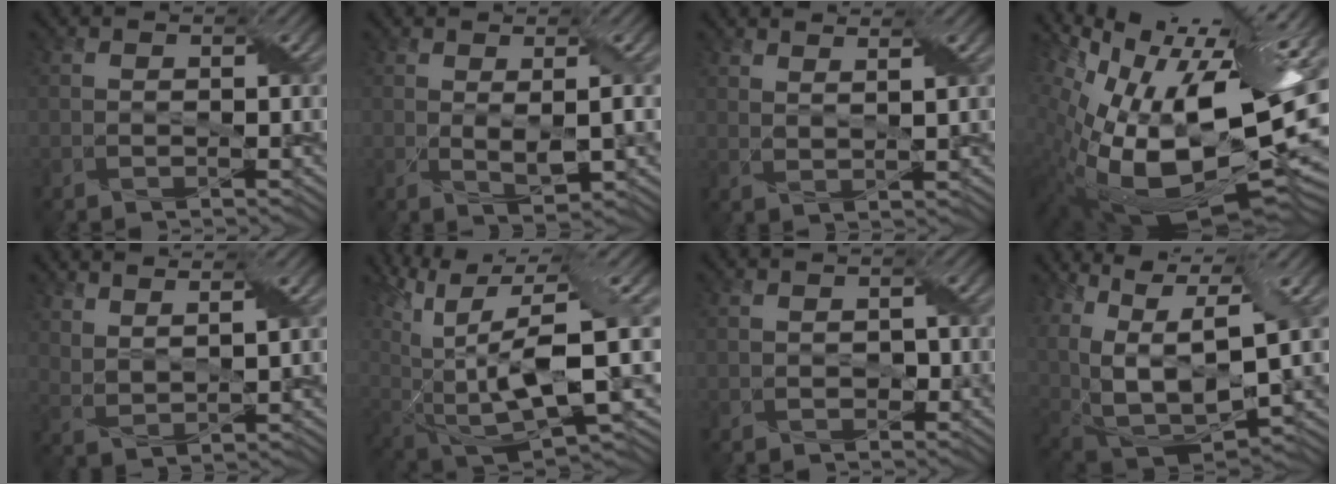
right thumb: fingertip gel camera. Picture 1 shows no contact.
{"total": 2.2, "force": [0.7, 0.6, 2.0], "torque": [-0.046, -0.001, 0.018]}
{"total": 2.7, "force": [2.3, 0.5, 1.4], "torque": [-0.015, -0.006, 0.033]}
{"total": 20.4, "force": [0.6, 10.7, 17.4], "torque": [-0.276, -0.020, 0.027]}
{"total": 5.1, "force": [4.3, 1.1, 2.5], "torque": [-0.045, -0.002, 0.067]}
{"total": 16.1, "force": [3.4, 6.6, 14.3], "torque": [-0.306, -0.019, 0.079]}
{"total": 1.0, "force": [-0.3, 0.9, 0.3], "torque": [-0.002, -0.004, -0.002]}
{"total": 16.4, "force": [4.6, 8.9, 13.0], "torque": [-0.285, 0.008, 0.115]}